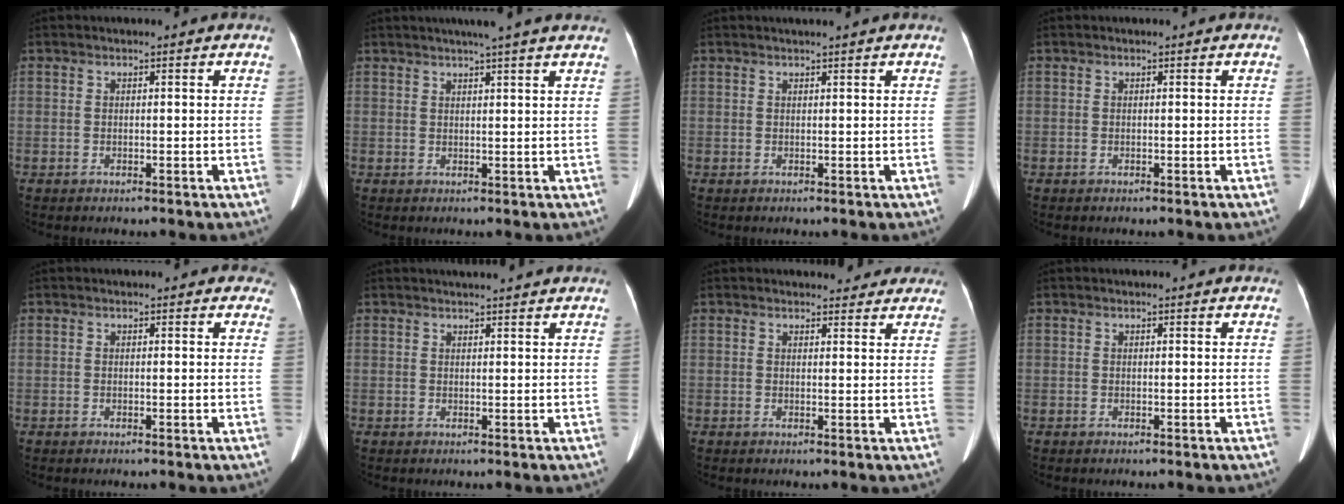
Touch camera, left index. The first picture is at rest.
{"total": 7.6, "force": [6.3, -0.8, 4.2], "torque": [-0.057, 0.022, 0.071]}
{"total": 2.2, "force": [1.9, -0.4, 1.0], "torque": [-0.011, 0.016, 0.031]}
{"total": 0.0}
{"total": 1.5, "force": [1.2, 0.9, 0.2], "torque": [0.011, -0.004, -0.005]}
{"total": 5.3, "force": [5.0, 0.0, 1.9], "torque": [-0.025, 0.021, 0.056]}
{"total": 5.4, "force": [5.0, 1.9, 0.9], "torque": [0.006, 0.001, 0.045]}
{"total": 1.0, "force": [0.9, 0.1, 0.2], "torque": [-0.007, 0.005, 0.006]}